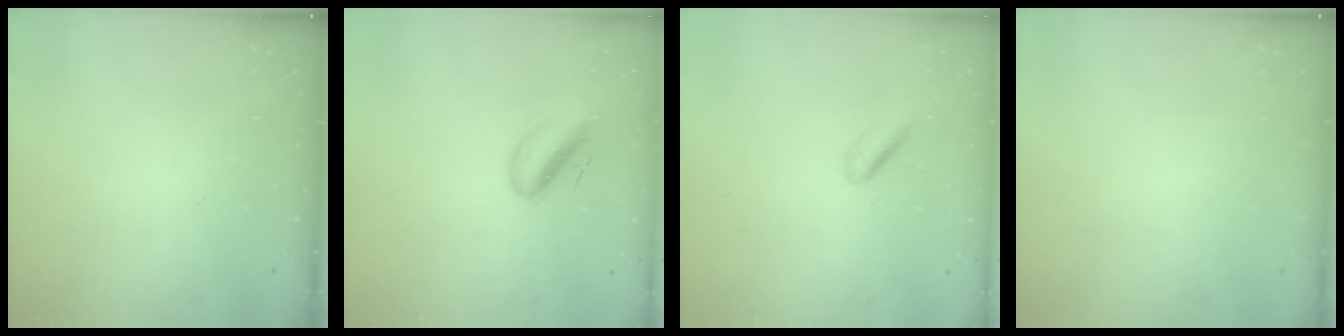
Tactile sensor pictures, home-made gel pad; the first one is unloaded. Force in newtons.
{"total": 7.4, "press": 6.9, "slide": 2.5}
{"total": 2.4, "press": 2.2, "slide": 1.0}
{"total": 0.0}